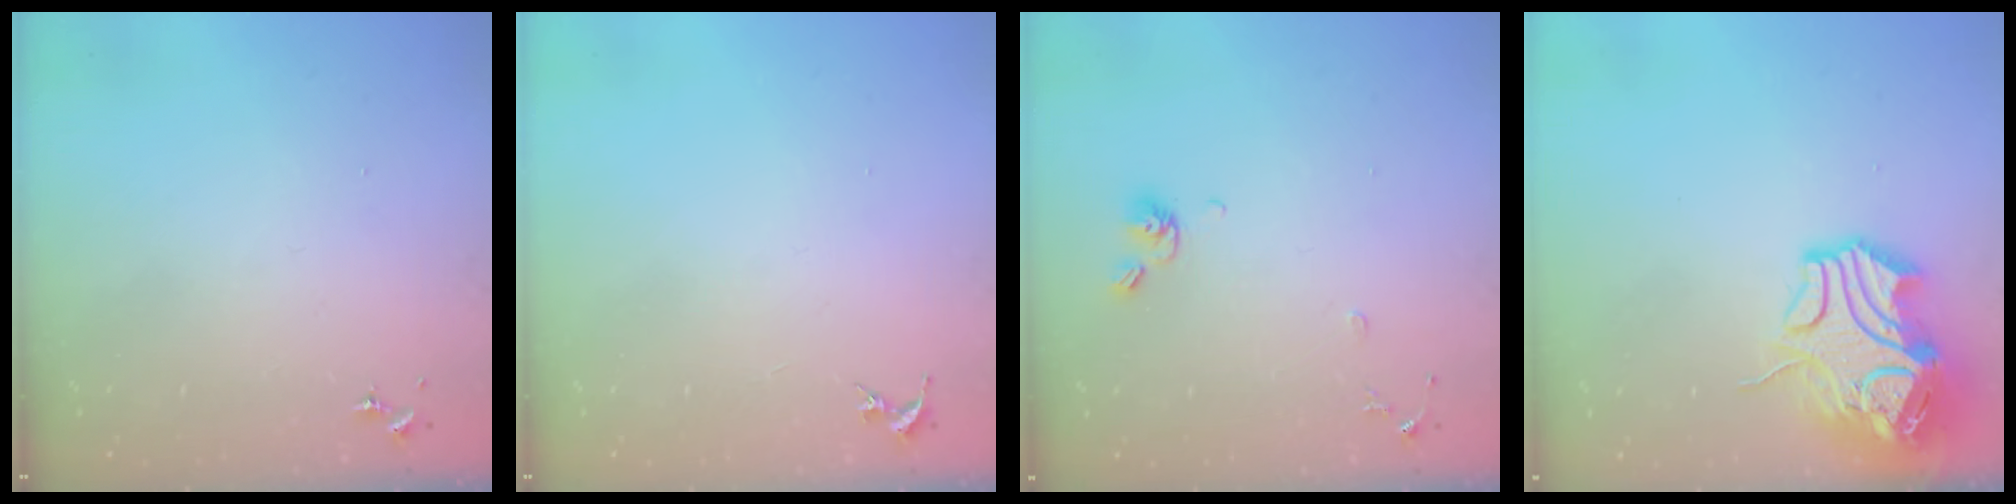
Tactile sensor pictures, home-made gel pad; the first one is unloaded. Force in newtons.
{"total": 0.0}
{"total": 7.9, "press": 7.6, "slide": 2.0}
{"total": 13.9, "press": 13.8, "slide": 2.1}